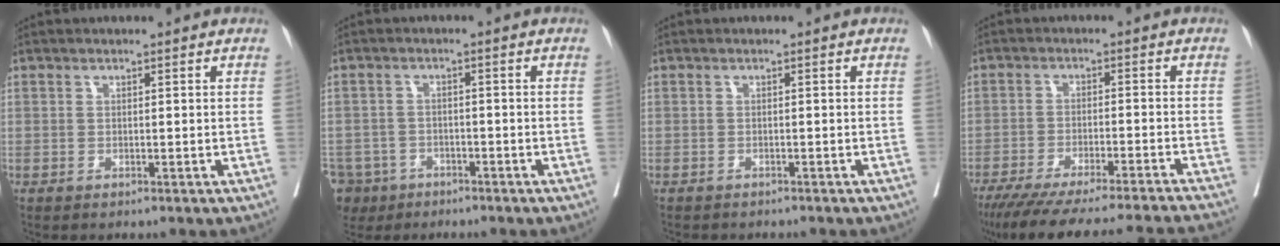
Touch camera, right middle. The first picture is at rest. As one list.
[{"total": 9.5, "force": [-6.1, 7.0, 2.1], "torque": [-0.071, -0.008, -0.100]}, {"total": 4.1, "force": [-3.6, 1.2, 1.4], "torque": [-0.023, -0.006, -0.045]}, {"total": 22.2, "force": [-20.2, -0.8, 9.3], "torque": [-0.110, -0.056, -0.280]}]